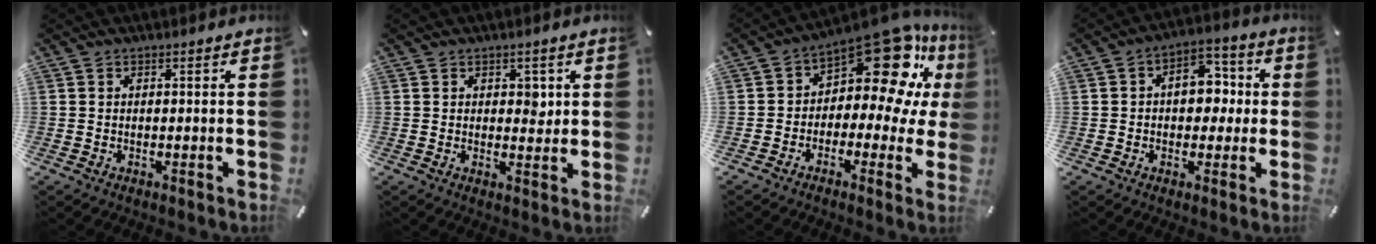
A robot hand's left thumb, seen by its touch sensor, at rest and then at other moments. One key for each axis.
{"total": 3.1, "fx": 1.2, "fy": 2.2, "fz": 1.8, "tx": -0.005, "ty": -0.008, "tz": 0.014}
{"total": 17.5, "fx": 8.8, "fy": 8.7, "fz": 12.4, "tx": -0.172, "ty": -0.072, "tz": 0.142}
{"total": 9.7, "fx": 0.4, "fy": 7.0, "fz": 6.7, "tx": -0.081, "ty": 0.008, "tz": 0.002}